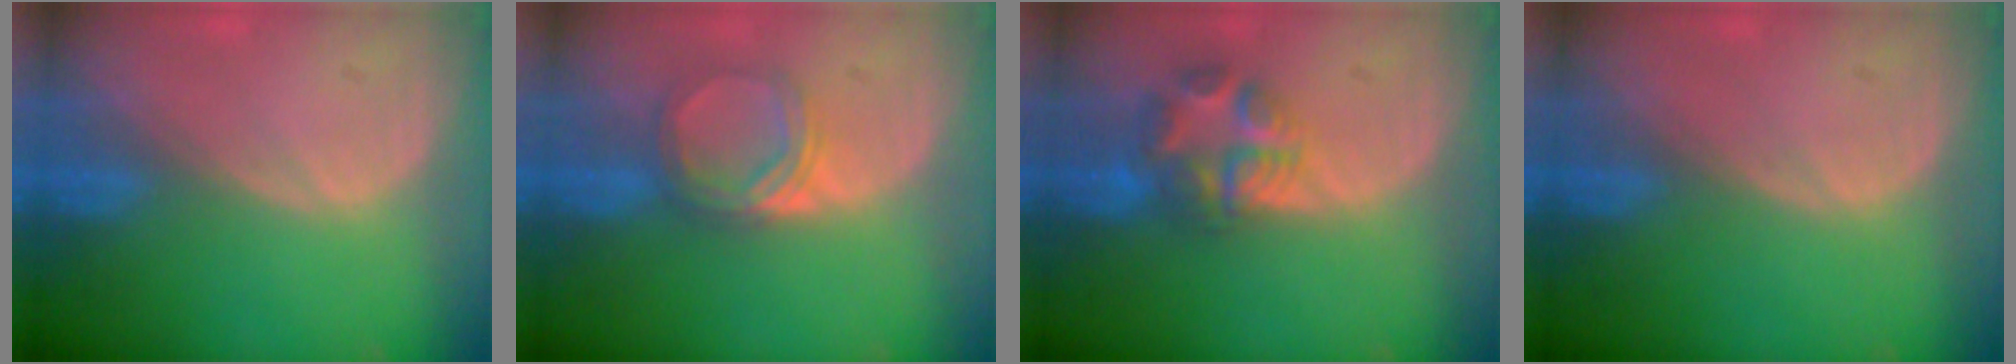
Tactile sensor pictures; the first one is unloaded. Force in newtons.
{"total": 5.3, "press": 4.8, "slide": 2.3}
{"total": 6.7, "press": 6.4, "slide": 1.8}
{"total": 0.0}